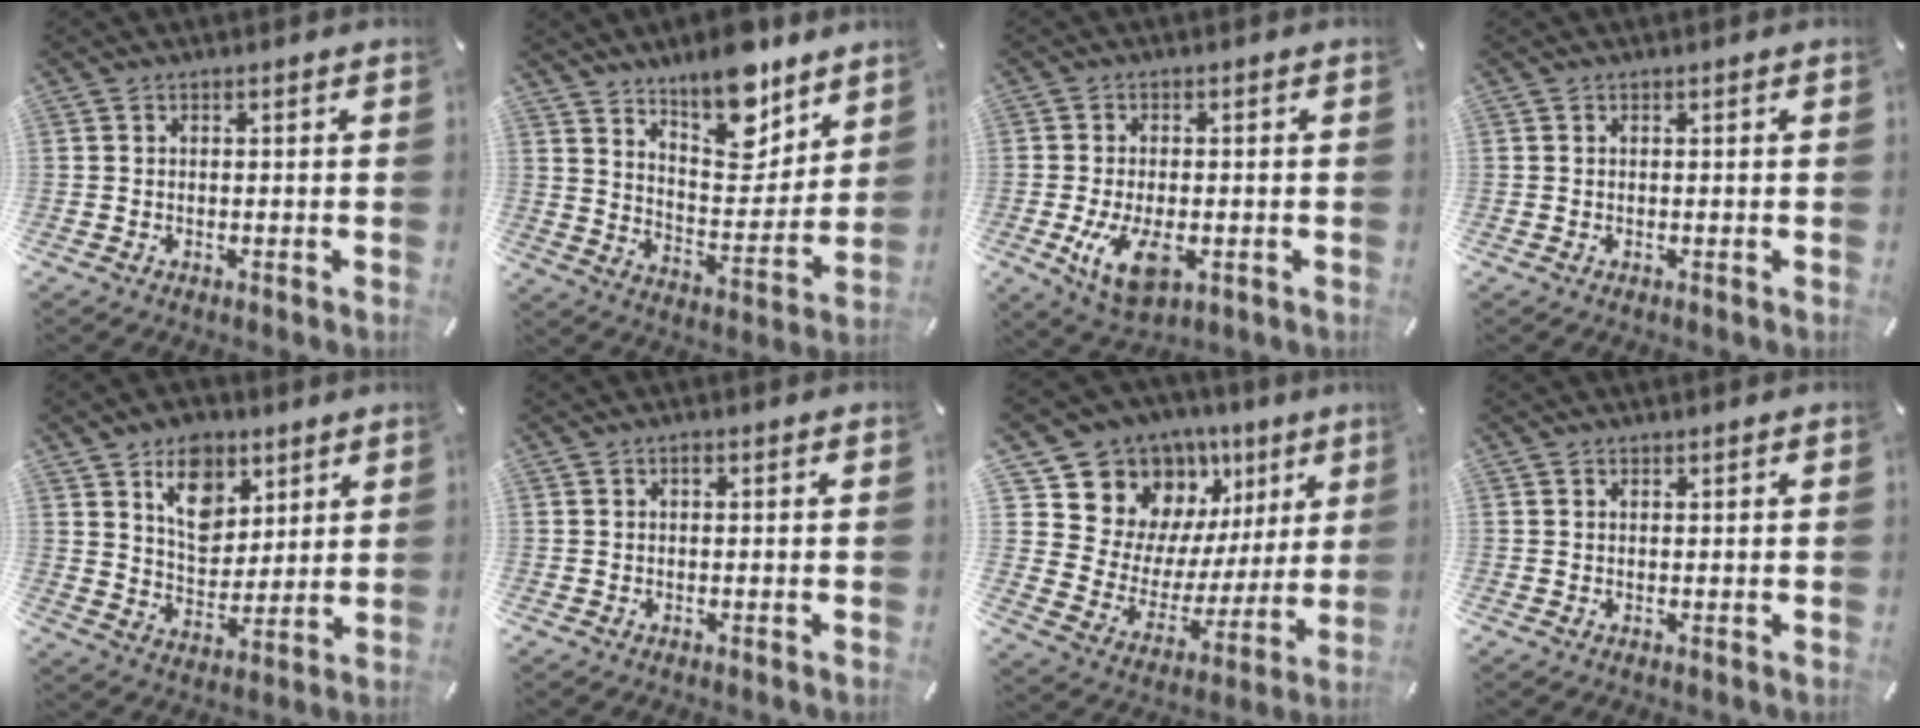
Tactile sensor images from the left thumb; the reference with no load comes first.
{"total": 14.2, "force": [11.3, 5.6, 6.3], "torque": [-0.092, -0.085, 0.201]}
{"total": 9.1, "force": [-2.2, 5.2, 7.1], "torque": [-0.141, -0.010, -0.040]}
{"total": 0.0}
{"total": 11.2, "force": [6.0, 8.3, 4.6], "torque": [-0.067, -0.029, 0.110]}
{"total": 0.8, "force": [0.2, 0.5, 0.6], "torque": [-0.013, 0.004, 0.002]}
{"total": 15.0, "force": [9.8, 10.7, 3.6], "torque": [-0.061, -0.094, 0.187]}
{"total": 0.5, "force": [0.4, 0.4, 0.1], "torque": [0.000, 0.000, 0.008]}